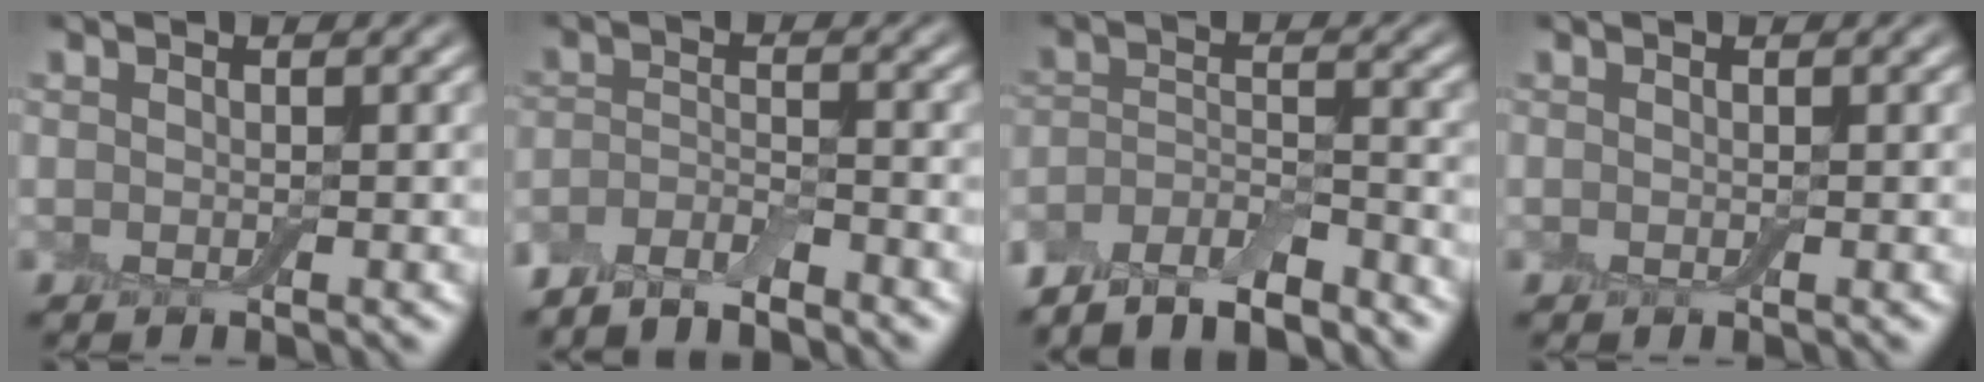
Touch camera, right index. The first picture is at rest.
{"total": 3.4, "force": [-3.0, 0.7, 1.3], "torque": [-0.029, 0.002, -0.063]}
{"total": 5.6, "force": [-5.0, 1.5, 2.2], "torque": [-0.043, -0.002, -0.092]}
{"total": 0.0}